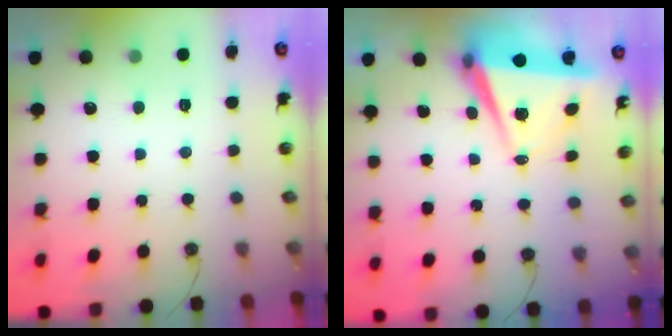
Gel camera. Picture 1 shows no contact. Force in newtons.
{"total": 6.8, "press": 5.3, "slide": 4.3}